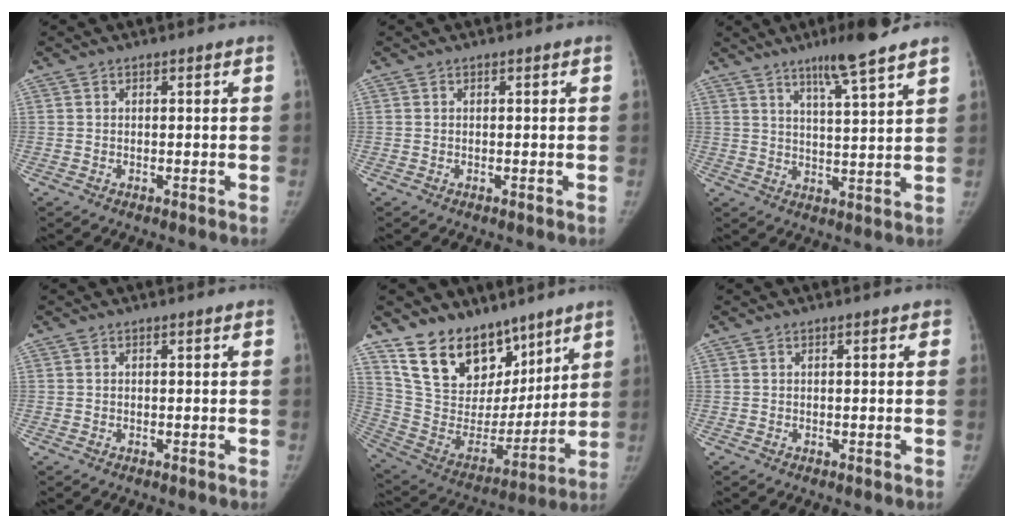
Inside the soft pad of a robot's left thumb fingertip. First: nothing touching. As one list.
[{"total": 0.0}, {"total": 9.7, "force": [6.9, 0.3, 6.8], "torque": [-0.106, -0.039, 0.110]}, {"total": 0.0}, {"total": 19.7, "force": [13.9, 11.7, 7.6], "torque": [-0.077, -0.076, 0.256]}, {"total": 0.6, "force": [0.2, 0.3, 0.5], "torque": [-0.007, 0.001, 0.001]}]